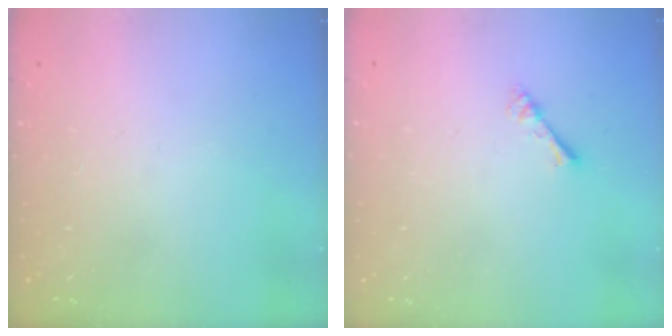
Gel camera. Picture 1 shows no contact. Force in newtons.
{"total": 2.4, "press": 2.4, "slide": 0.2}